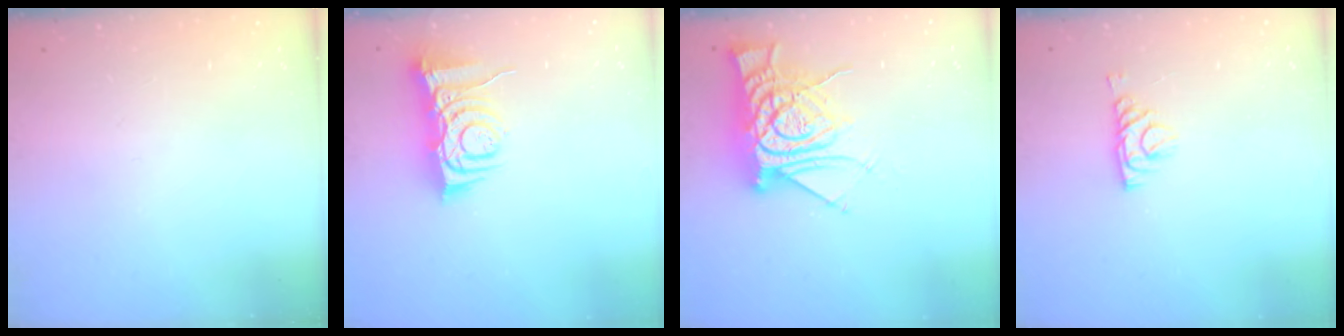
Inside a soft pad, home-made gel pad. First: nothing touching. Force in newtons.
{"total": 8.2, "press": 8.1, "slide": 1.1}
{"total": 15.1, "press": 15.0, "slide": 1.4}
{"total": 6.0, "press": 5.9, "slide": 0.8}